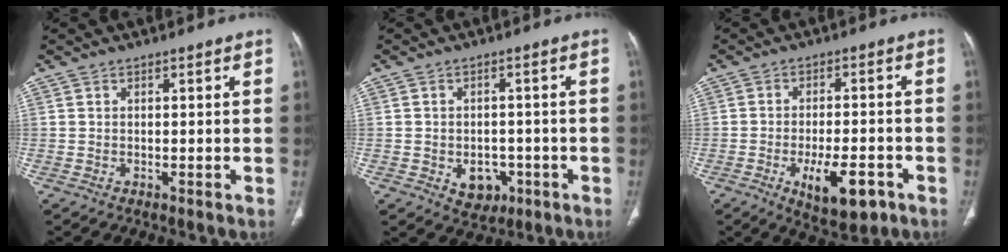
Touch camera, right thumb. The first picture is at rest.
{"total": 5.5, "force": [-1.9, 4.3, 2.9], "torque": [-0.018, 0.011, -0.015]}
{"total": 10.0, "force": [-4.4, 4.1, 8.0], "torque": [-0.117, 0.012, -0.057]}